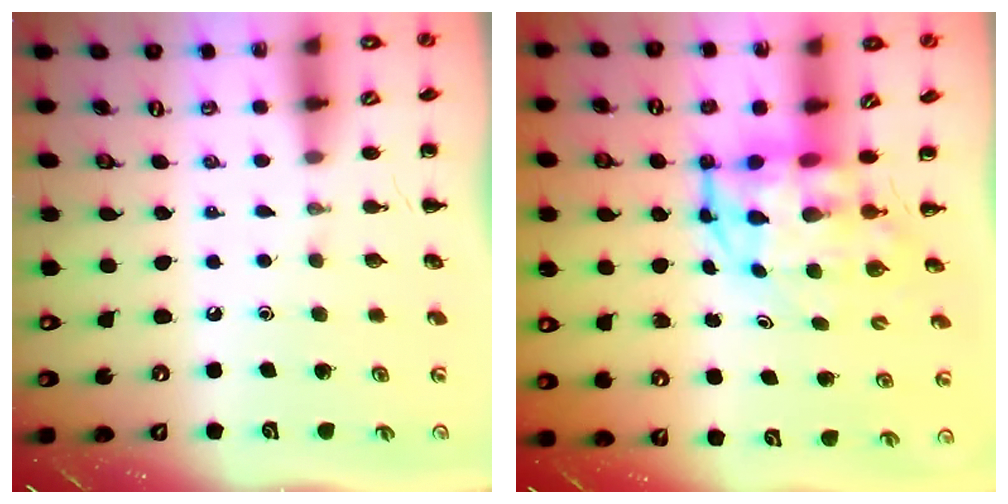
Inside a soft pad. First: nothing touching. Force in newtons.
{"total": 5.4, "press": 5.0, "slide": 1.8}